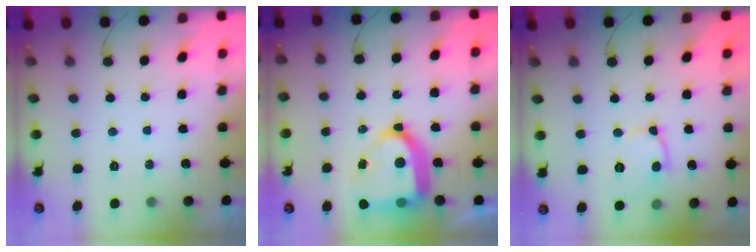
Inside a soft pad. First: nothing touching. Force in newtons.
{"total": 19.3, "press": 19.2, "slide": 1.9}
{"total": 9.3, "press": 9.2, "slide": 1.2}